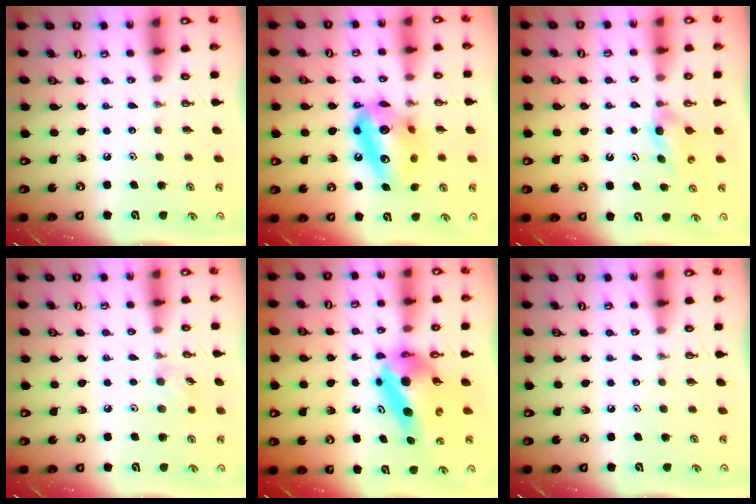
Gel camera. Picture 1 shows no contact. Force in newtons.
{"total": 15.5, "press": 15.4, "slide": 1.3}
{"total": 3.6, "press": 3.5, "slide": 0.8}
{"total": 5.2, "press": 5.0, "slide": 1.4}
{"total": 7.8, "press": 7.8, "slide": 0.7}
{"total": 0.0}